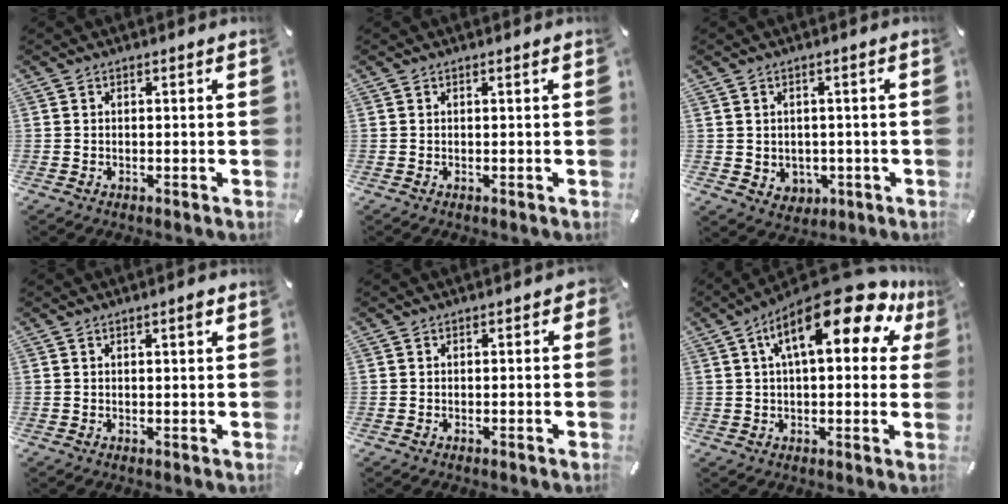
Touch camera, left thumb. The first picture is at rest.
{"total": 0.0}
{"total": 4.0, "force": [1.0, 3.9, 0.3], "torque": [0.000, -0.005, 0.018]}
{"total": 1.5, "force": [0.7, 0.3, 1.3], "torque": [-0.024, 0.002, 0.010]}
{"total": 0.9, "force": [-0.4, 0.7, 0.4], "torque": [-0.007, 0.003, -0.009]}
{"total": 19.8, "force": [8.7, 7.2, 16.3], "torque": [-0.265, -0.041, 0.133]}